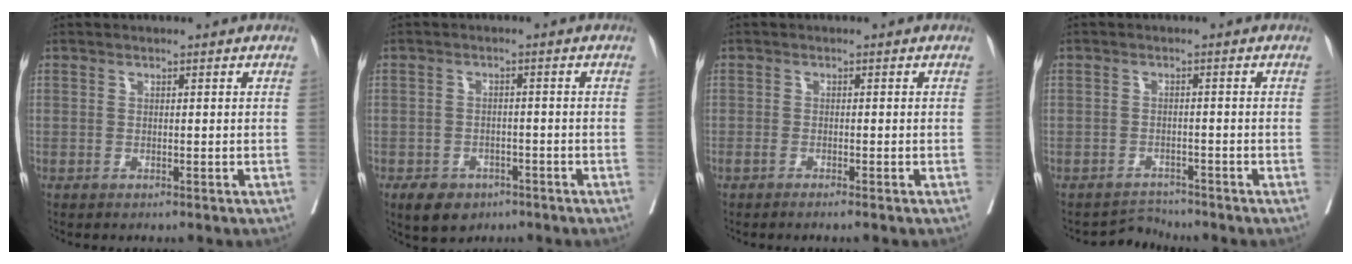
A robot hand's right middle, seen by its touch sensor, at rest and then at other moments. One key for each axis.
{"total": 5.2, "fx": -3.4, "fy": 3.4, "fz": 2.1, "tx": -0.034, "ty": -0.001, "tz": -0.045}
{"total": 2.4, "fx": -1.9, "fy": -0.4, "fz": 1.4, "tx": -0.013, "ty": 0.003, "tz": -0.026}
{"total": 2.5, "fx": -2.1, "fy": -0.2, "fz": -1.4, "tx": 0.024, "ty": -0.006, "tz": -0.032}